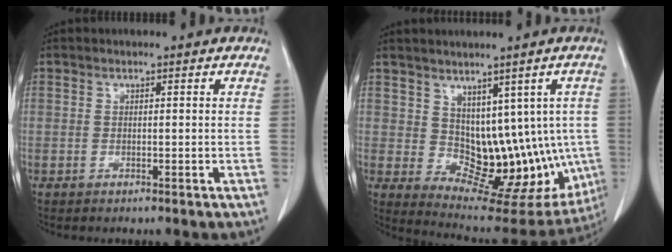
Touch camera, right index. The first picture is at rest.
{"total": 13.4, "force": [0.9, 8.8, 10.1], "torque": [-0.107, 0.011, 0.041]}